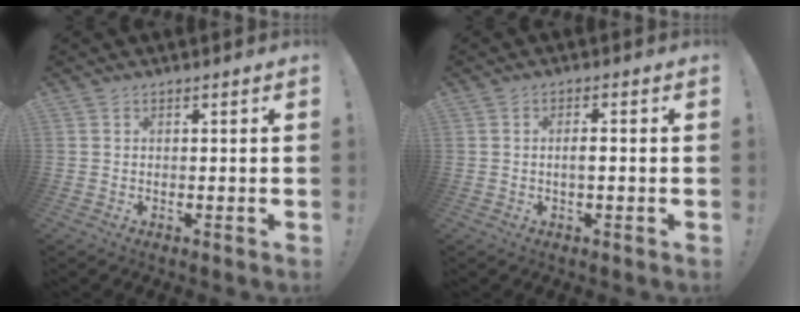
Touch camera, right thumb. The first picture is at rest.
{"total": 2.4, "force": [-0.6, 0.5, 2.3], "torque": [-0.041, 0.003, -0.012]}